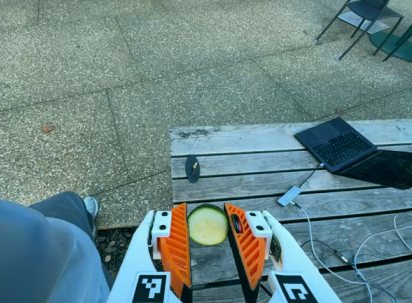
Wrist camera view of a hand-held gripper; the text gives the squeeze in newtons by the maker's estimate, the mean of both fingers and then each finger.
{"total": 7.7, "left": 7.2, "right": 8.3}